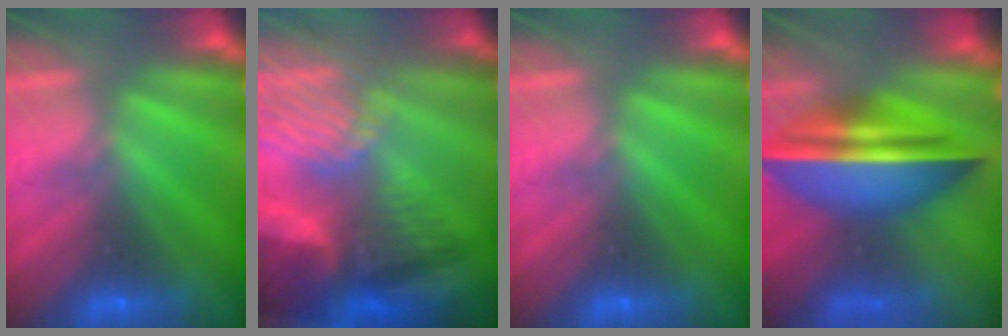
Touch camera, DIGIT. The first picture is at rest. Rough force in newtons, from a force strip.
{"total": 8.9}
{"total": 0.0}
{"total": 7.3}